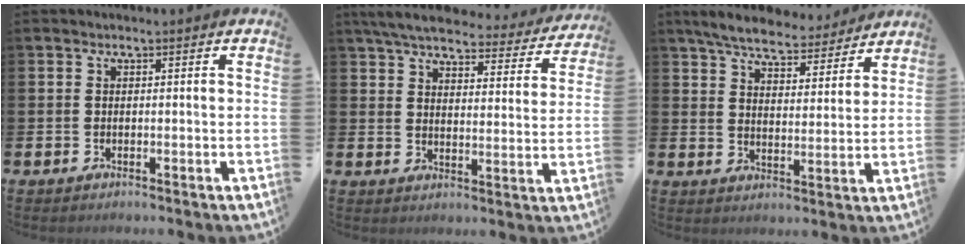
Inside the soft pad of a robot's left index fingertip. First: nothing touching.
{"total": 6.0, "force": [5.5, 1.2, 2.0], "torque": [-0.060, -0.035, 0.092]}
{"total": 6.5, "force": [6.1, 1.2, 1.6], "torque": [-0.055, -0.035, 0.106]}